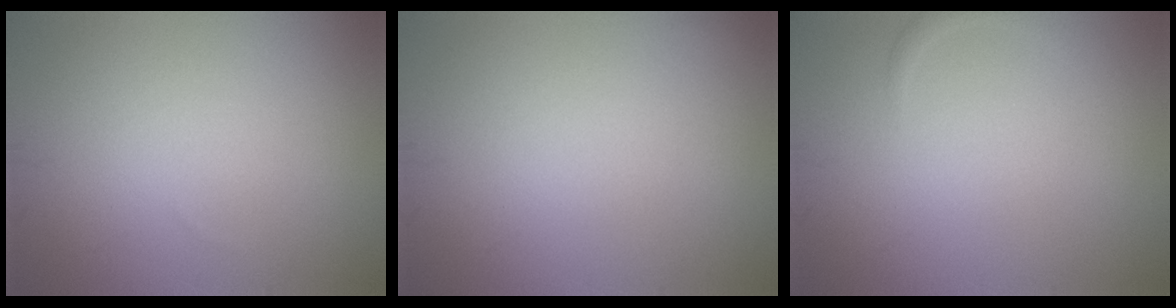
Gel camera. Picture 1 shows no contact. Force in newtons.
{"total": 0.0}
{"total": 0.7, "press": 0.7, "slide": 0.0}